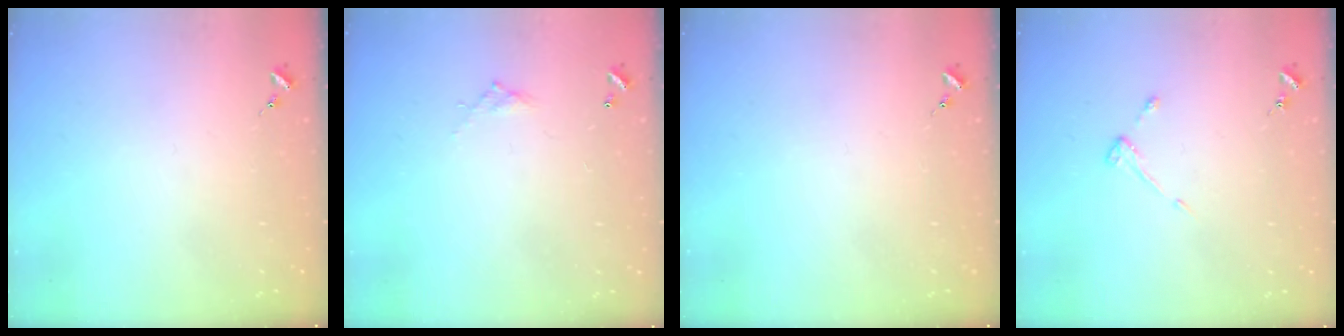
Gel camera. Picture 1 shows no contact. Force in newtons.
{"total": 4.9, "press": 4.9, "slide": 0.3}
{"total": 0.0}
{"total": 2.8, "press": 2.8, "slide": 0.3}